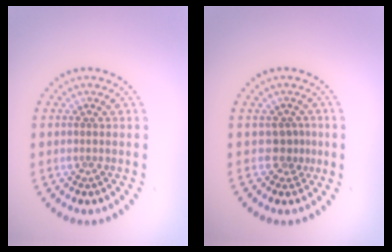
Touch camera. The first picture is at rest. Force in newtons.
{"total": 1.8, "press": 1.3, "slide": 1.3}